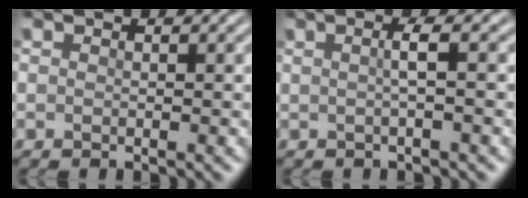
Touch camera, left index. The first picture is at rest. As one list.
[{"total": 1.7, "force": [-0.1, 0.3, 1.7], "torque": [-0.034, 0.004, -0.007]}]